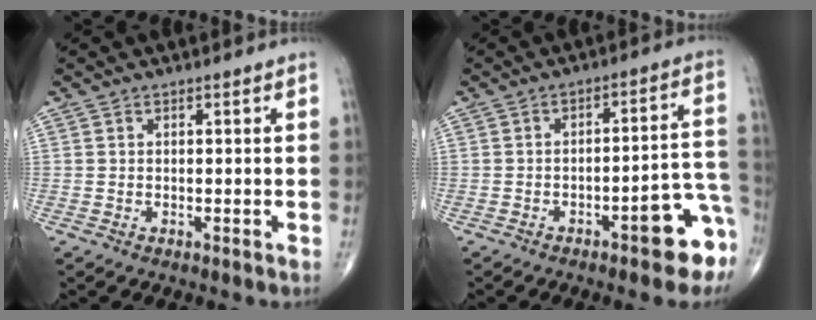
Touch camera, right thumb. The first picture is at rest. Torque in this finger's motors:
{"motor_torque": [1.59, 1.00, 1.00, -0.85, 0.19]}